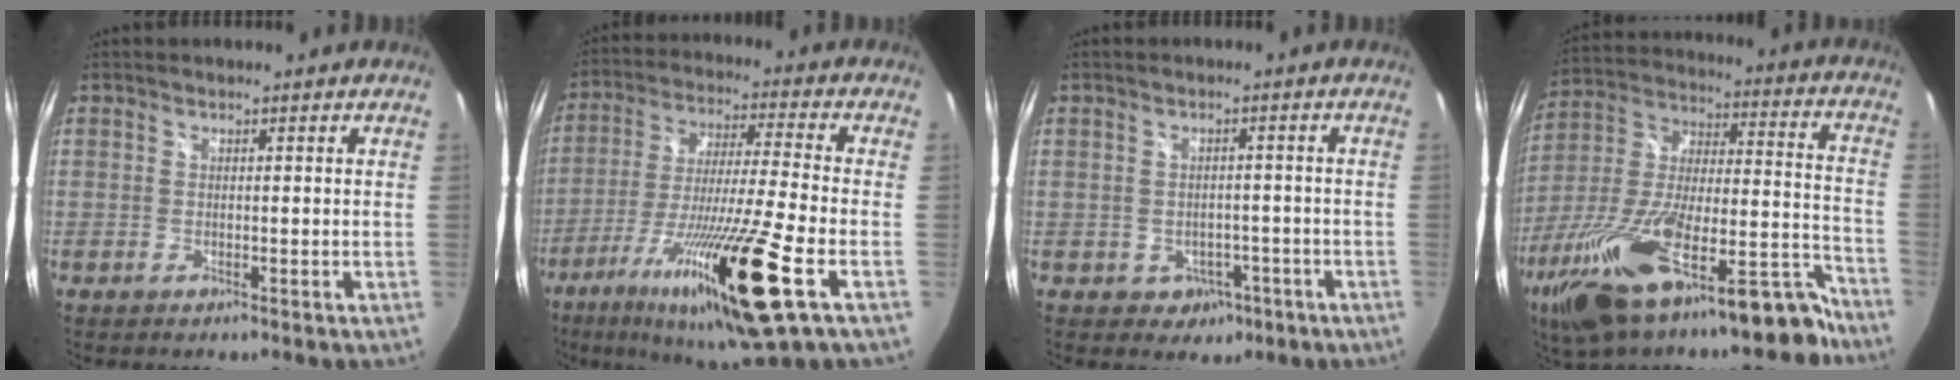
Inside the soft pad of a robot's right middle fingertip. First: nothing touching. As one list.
[{"total": 22.1, "force": [-10.5, 0.7, 19.5], "torque": [-0.370, -0.057, -0.185]}, {"total": 4.8, "force": [-2.0, 4.0, 1.5], "torque": [-0.041, 0.008, -0.012]}, {"total": 28.7, "force": [-19.3, 8.6, 19.4], "torque": [-0.343, -0.020, -0.310]}]